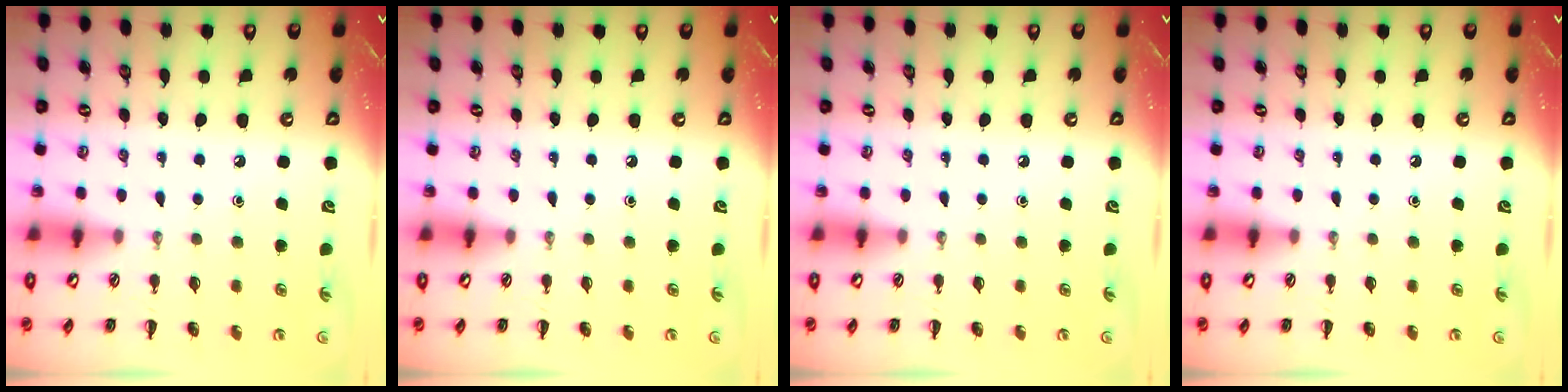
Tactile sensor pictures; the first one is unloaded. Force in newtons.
{"total": 0.0}
{"total": 0.0}
{"total": 0.0}